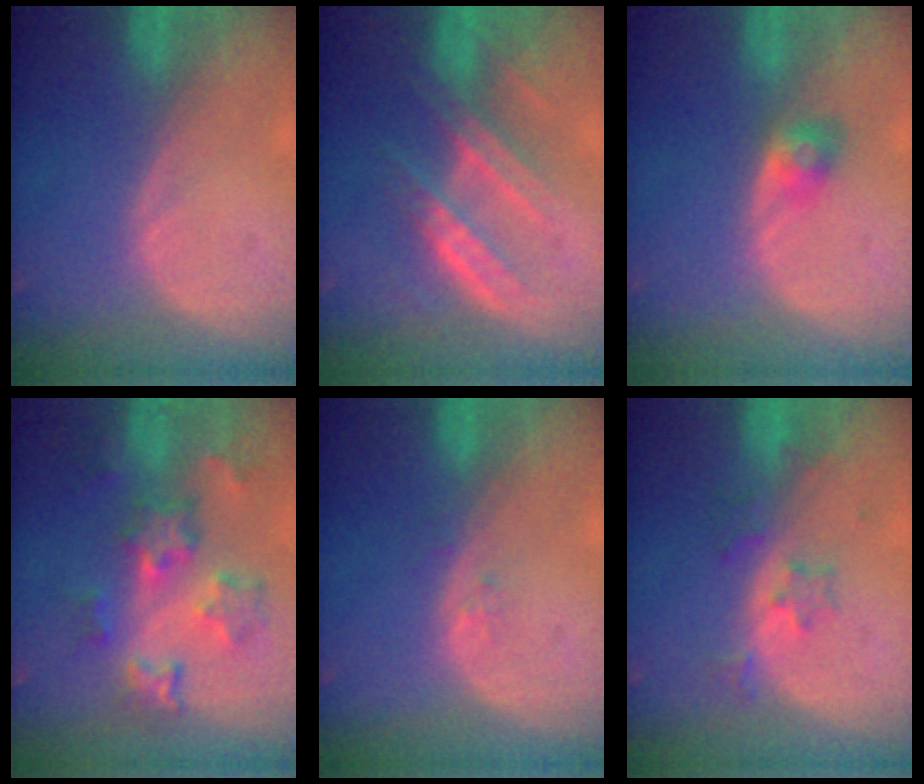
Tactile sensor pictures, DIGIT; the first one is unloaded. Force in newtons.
{"total": 7.2, "press": 7.0, "slide": 1.6}
{"total": 2.8, "press": 2.5, "slide": 1.2}
{"total": 8.9, "press": 7.9, "slide": 4.2}
{"total": 0.9, "press": 0.9, "slide": 0.2}
{"total": 3.8, "press": 3.5, "slide": 1.3}